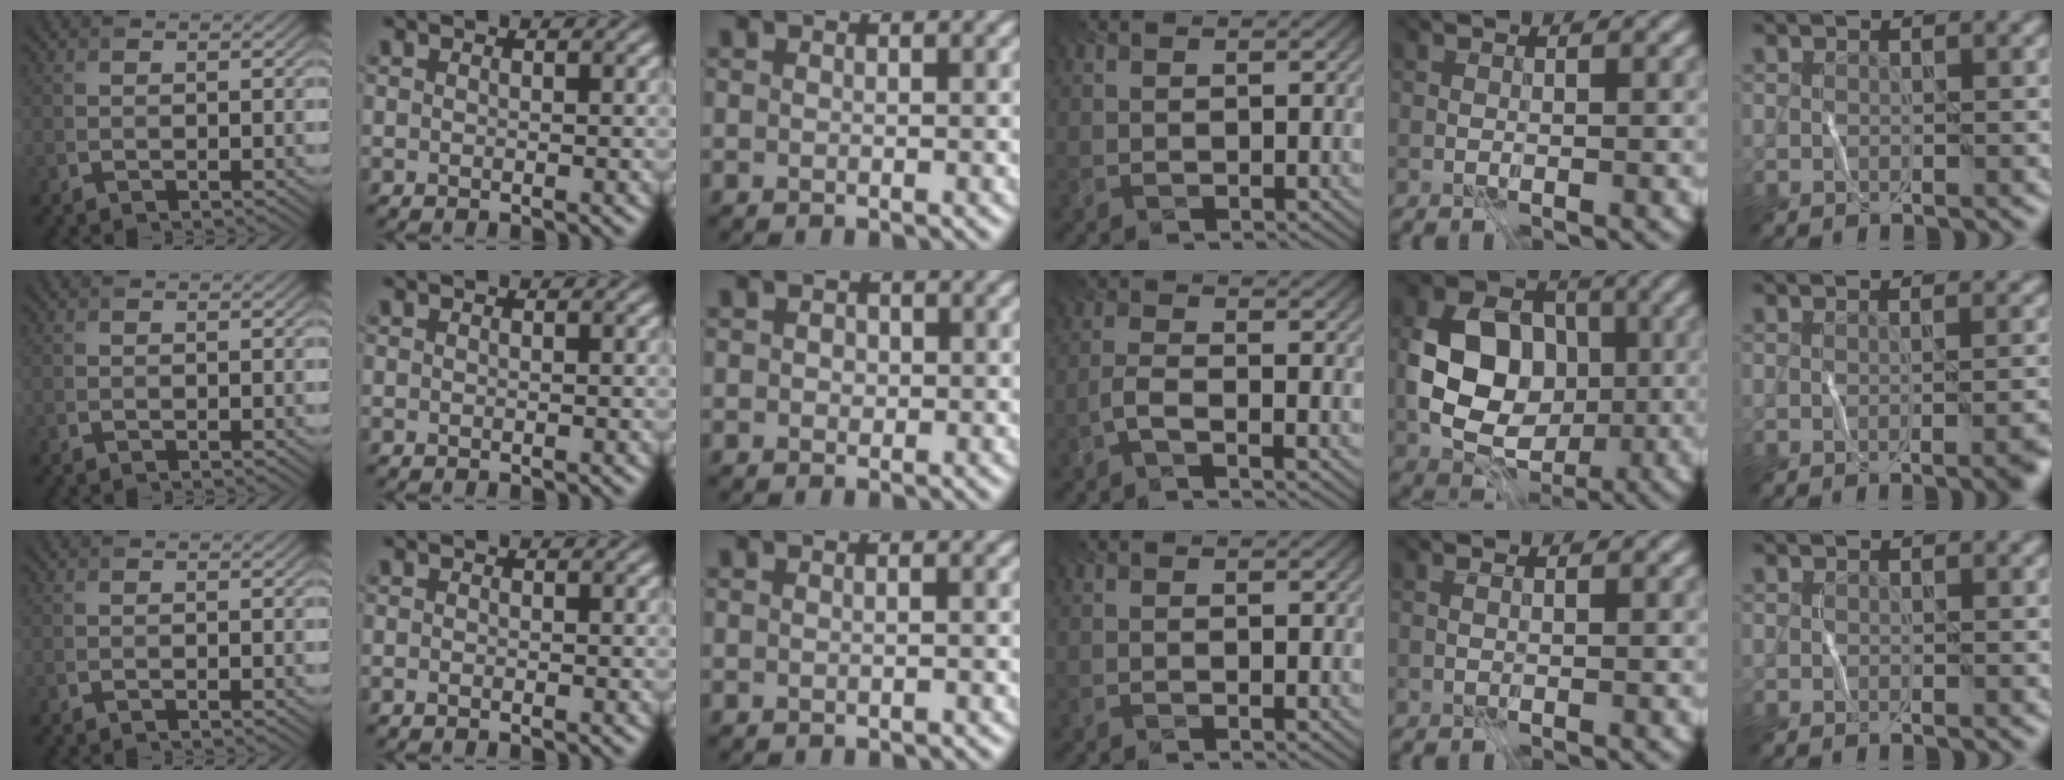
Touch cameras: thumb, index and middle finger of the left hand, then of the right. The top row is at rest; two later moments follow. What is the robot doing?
{"motion": "wrap", "object": "wrapping paper"}